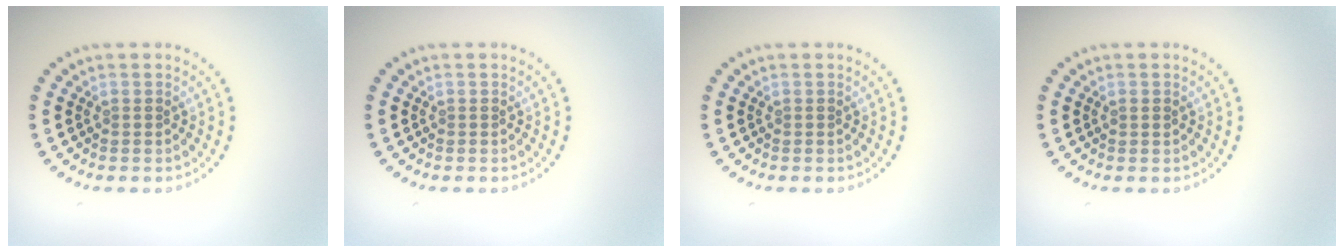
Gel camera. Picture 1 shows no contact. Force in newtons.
{"total": 0.0}
{"total": 0.0}
{"total": 0.7, "press": 0.7, "slide": 0.0}